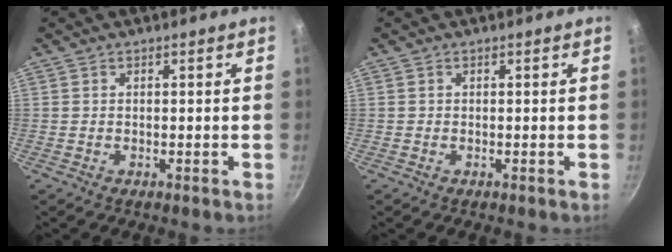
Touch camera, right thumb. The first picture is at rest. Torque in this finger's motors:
{"motor_torque": [0.01, -0.27, 0.16, 0.21, 0.06]}